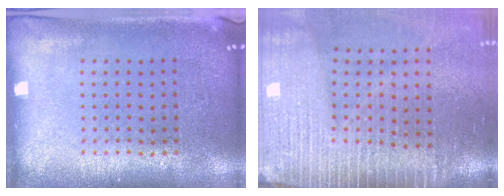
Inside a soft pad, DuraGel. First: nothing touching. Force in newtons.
{"total": 4.2, "press": 3.6, "slide": 2.2}